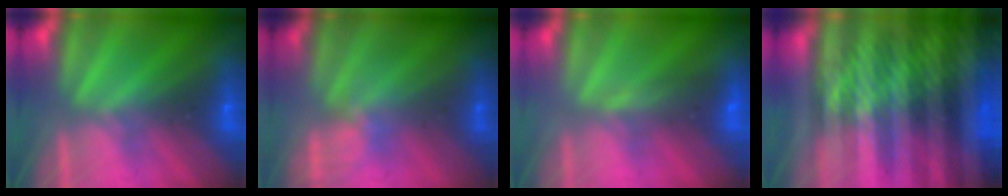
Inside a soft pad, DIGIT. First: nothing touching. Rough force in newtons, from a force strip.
{"total": 1.9}
{"total": 5.0}
{"total": 6.1}